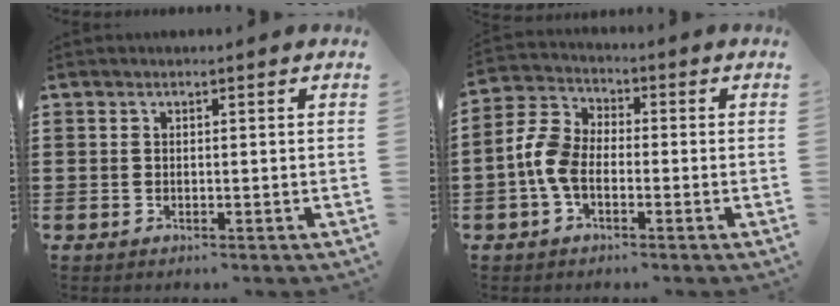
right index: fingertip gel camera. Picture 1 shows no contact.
{"total": 6.2, "force": [-1.7, 4.0, 4.4], "torque": [-0.115, 0.002, -0.038]}